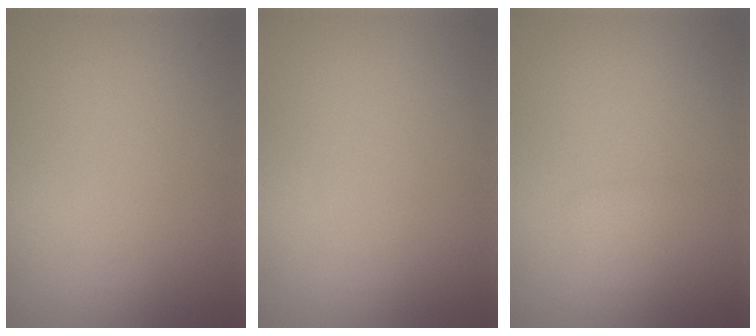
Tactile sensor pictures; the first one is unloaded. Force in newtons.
{"total": 0.0}
{"total": 0.9, "press": 0.9, "slide": 0.1}